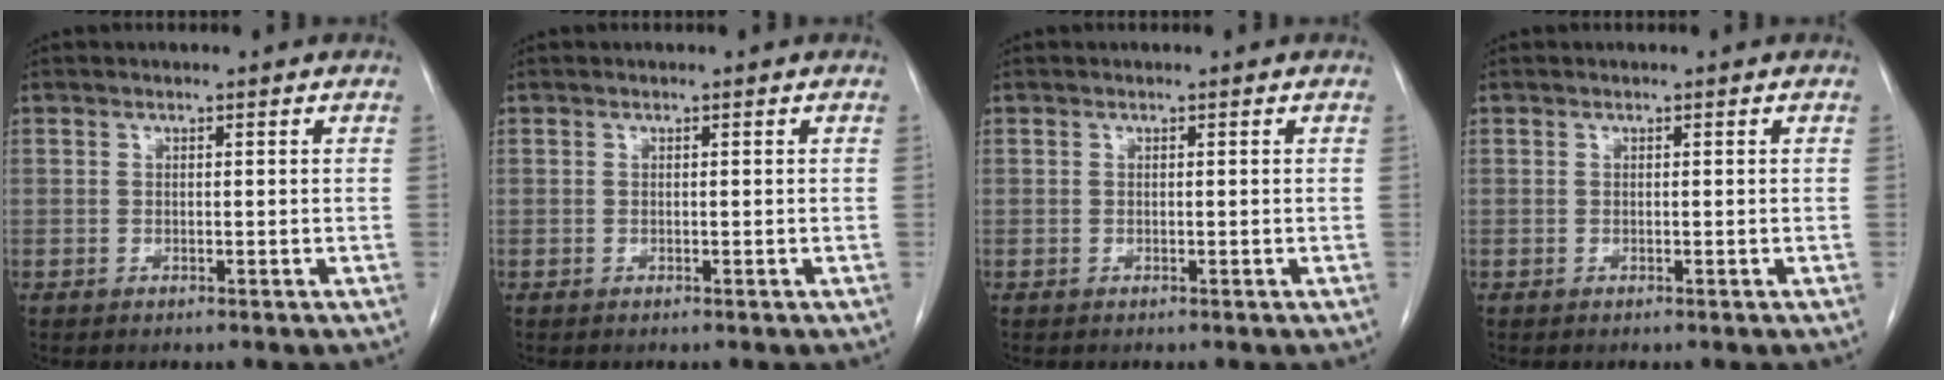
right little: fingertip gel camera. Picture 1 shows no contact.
{"total": 0.0}
{"total": 0.0}
{"total": 0.0}